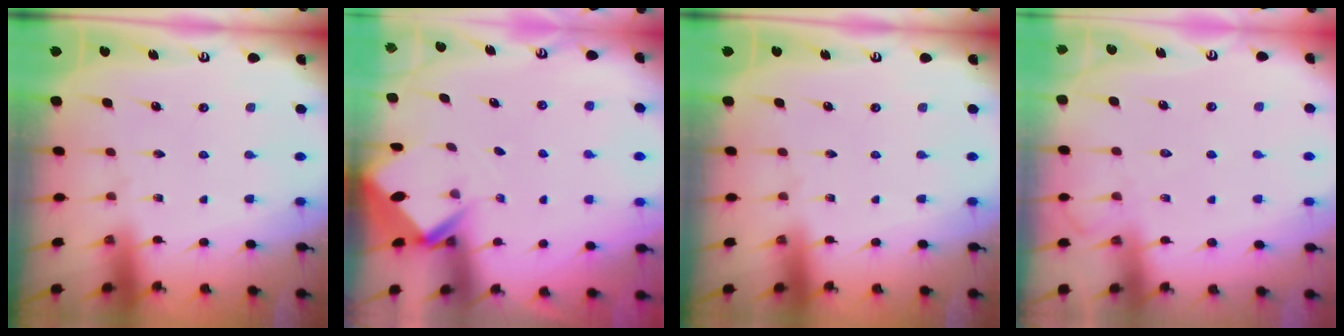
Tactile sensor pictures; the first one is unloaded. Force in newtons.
{"total": 2.4, "press": 2.4, "slide": 0.1}
{"total": 0.0}
{"total": 6.1, "press": 6.0, "slide": 0.8}